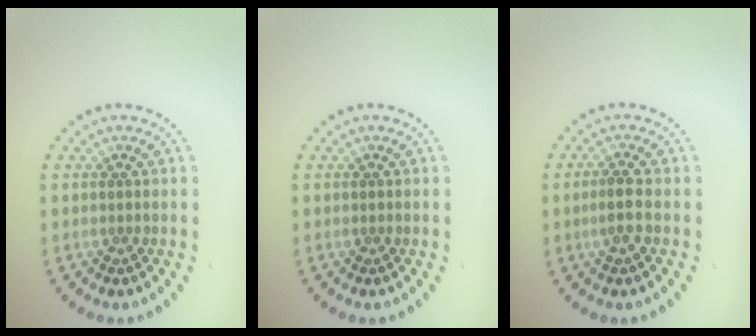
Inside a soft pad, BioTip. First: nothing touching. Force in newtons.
{"total": 0.0}
{"total": 2.0, "press": 1.7, "slide": 0.9}